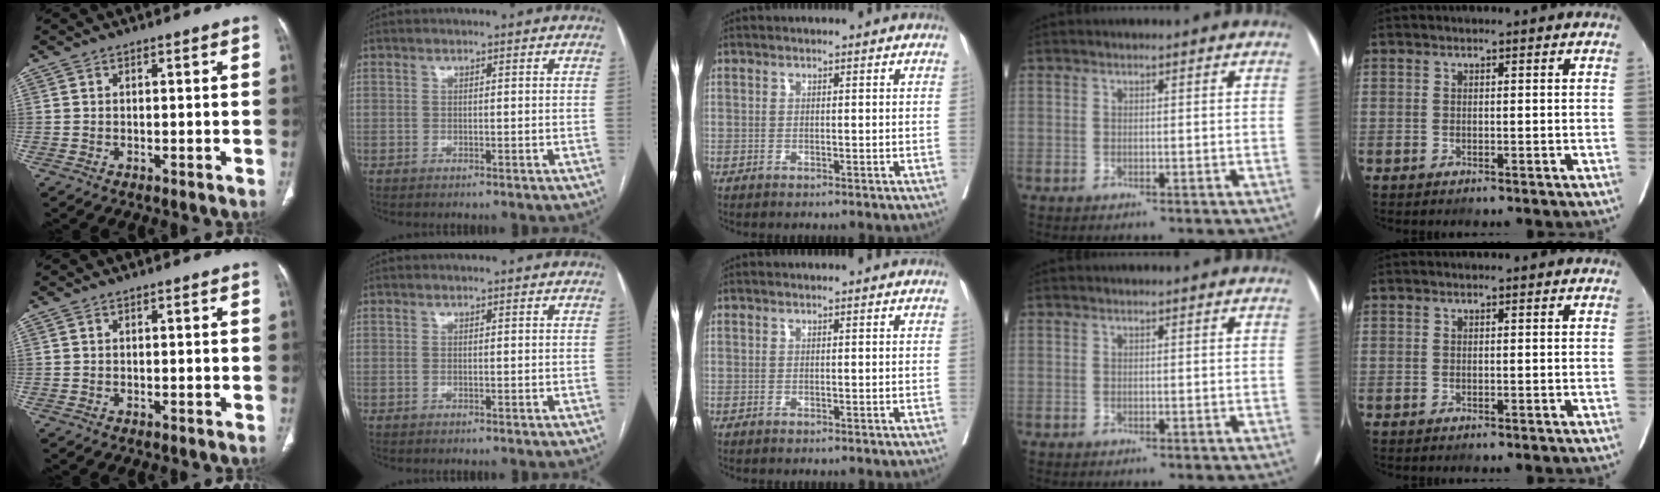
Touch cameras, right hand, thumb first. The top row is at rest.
{}